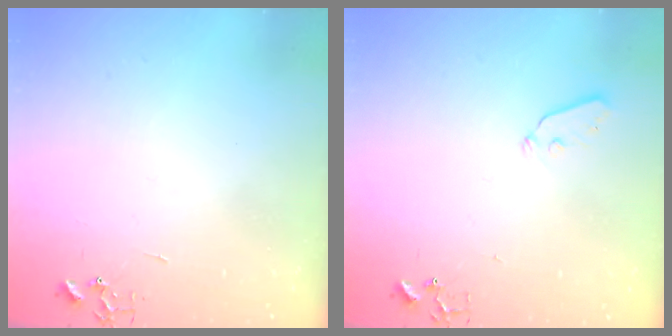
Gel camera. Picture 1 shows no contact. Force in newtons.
{"total": 4.4, "press": 4.3, "slide": 0.8}